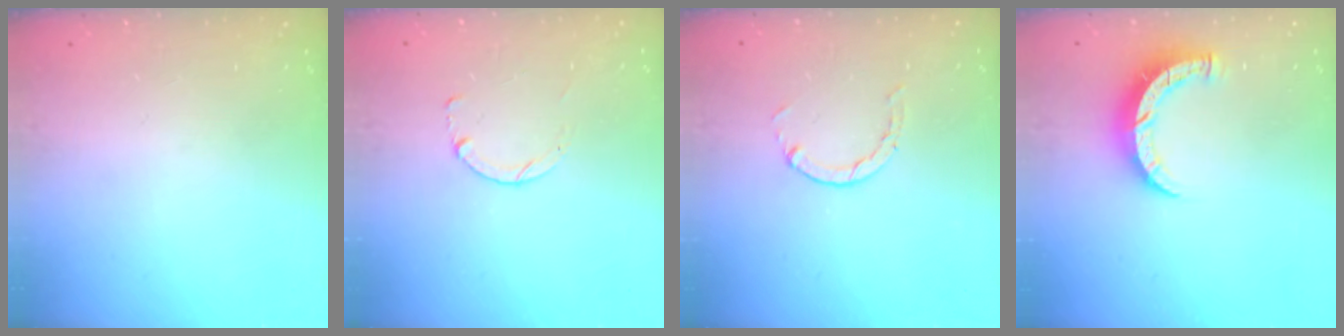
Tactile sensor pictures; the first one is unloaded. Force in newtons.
{"total": 0.0}
{"total": 0.6, "press": 0.6, "slide": 0.2}
{"total": 7.5, "press": 7.5, "slide": 0.5}